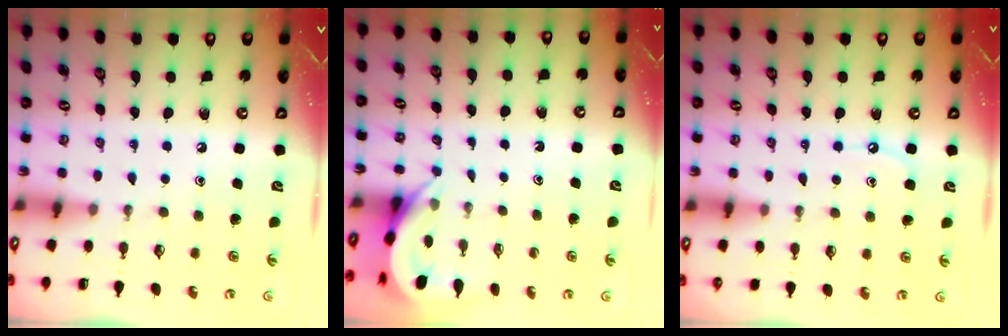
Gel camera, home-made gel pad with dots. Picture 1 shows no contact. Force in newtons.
{"total": 4.3, "press": 4.3, "slide": 0.3}
{"total": 6.8, "press": 6.7, "slide": 0.9}